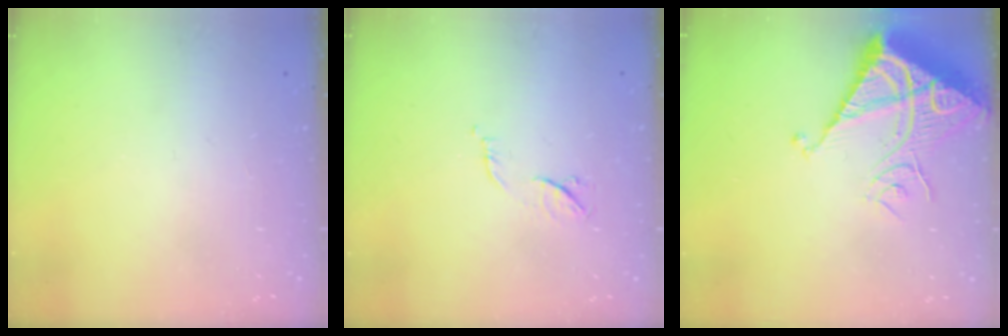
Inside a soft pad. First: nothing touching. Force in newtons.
{"total": 6.2, "press": 6.1, "slide": 1.1}
{"total": 13.1, "press": 13.0, "slide": 1.5}